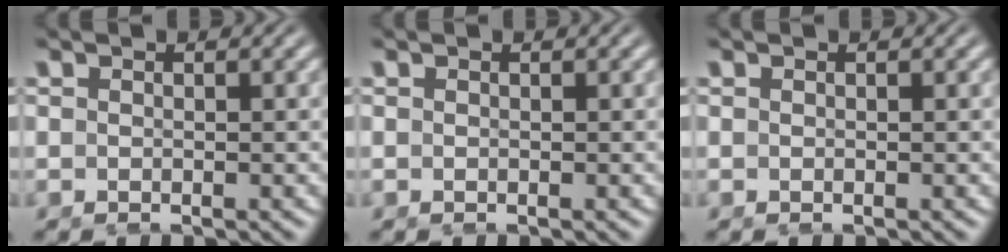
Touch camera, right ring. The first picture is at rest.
{"total": 0.0}
{"total": 0.0}